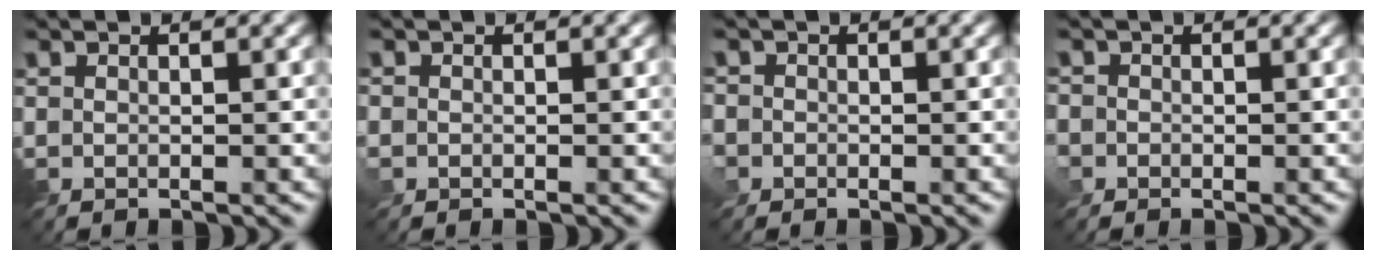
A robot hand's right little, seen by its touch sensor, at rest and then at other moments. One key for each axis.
{"total": 1.2, "fx": -0.1, "fy": 1.1, "fz": 0.4, "tx": -0.012, "ty": 0.000, "tz": -0.004}
{"total": 3.5, "fx": -0.8, "fy": 3.1, "fz": 1.4, "tx": -0.050, "ty": 0.014, "tz": -0.028}
{"total": 3.0, "fx": -0.7, "fy": 2.7, "fz": 1.1, "tx": -0.039, "ty": 0.012, "tz": -0.024}